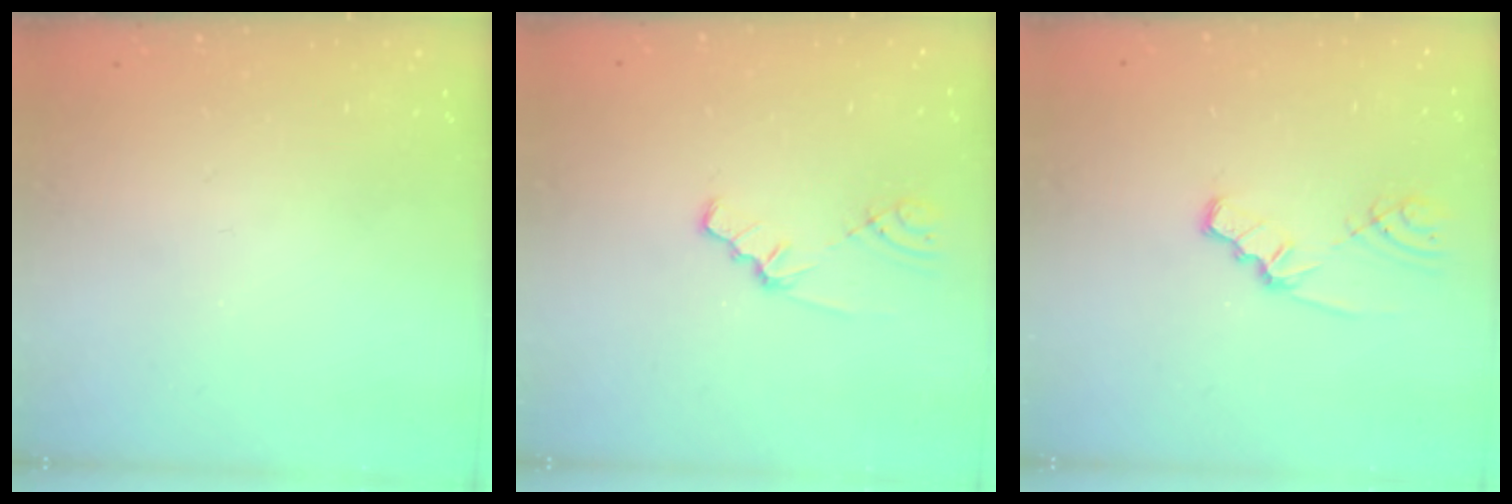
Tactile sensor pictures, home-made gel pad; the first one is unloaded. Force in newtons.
{"total": 1.5, "press": 1.5, "slide": 0.3}
{"total": 2.1, "press": 2.1, "slide": 0.3}